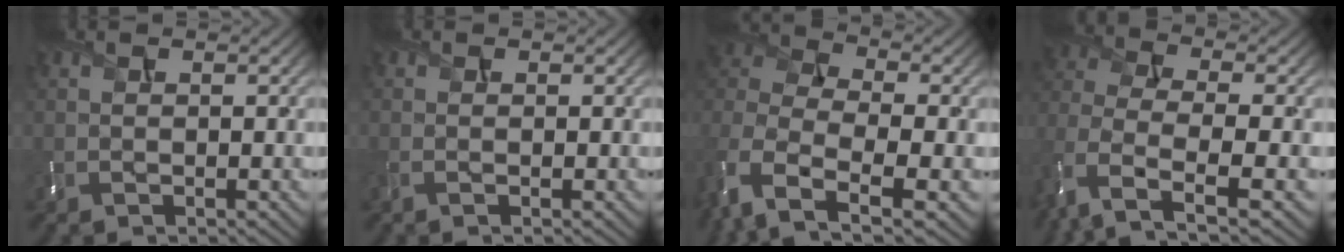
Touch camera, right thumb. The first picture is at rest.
{"total": 0.8, "force": [-0.3, 0.0, 0.7], "torque": [-0.018, -0.003, -0.009]}
{"total": 10.6, "force": [-3.8, 6.1, 7.7], "torque": [-0.219, -0.011, -0.075]}
{"total": 7.7, "force": [-2.7, 4.0, 6.0], "torque": [-0.143, -0.012, -0.066]}